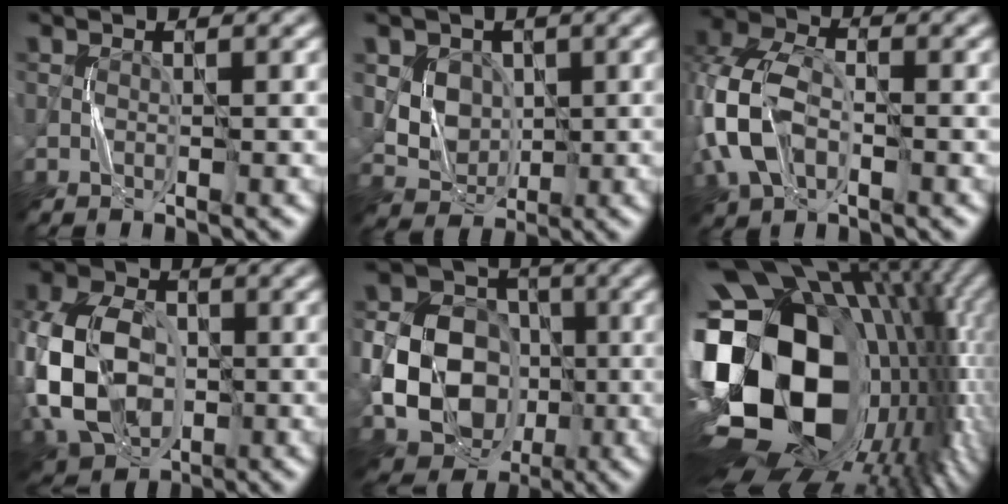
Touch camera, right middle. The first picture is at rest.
{"total": 4.5, "force": [1.3, 3.8, 1.9], "torque": [-0.041, -0.007, 0.037]}
{"total": 8.0, "force": [-1.6, 5.6, 5.4], "torque": [-0.144, 0.001, -0.043]}
{"total": 13.0, "force": [-2.0, 9.2, 8.9], "torque": [-0.195, -0.010, -0.043]}
{"total": 14.0, "force": [-2.4, 12.0, 6.9], "torque": [-0.142, -0.020, -0.049]}
{"total": 21.7, "force": [-1.2, 14.8, 15.8], "torque": [-0.324, -0.039, 0.003]}